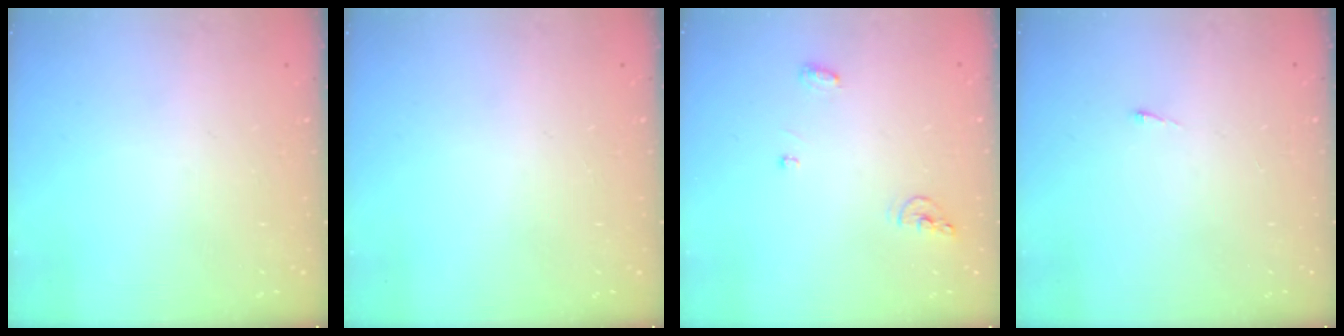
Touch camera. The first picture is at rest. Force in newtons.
{"total": 0.0}
{"total": 6.0, "press": 6.0, "slide": 0.2}
{"total": 2.7, "press": 2.7, "slide": 0.4}